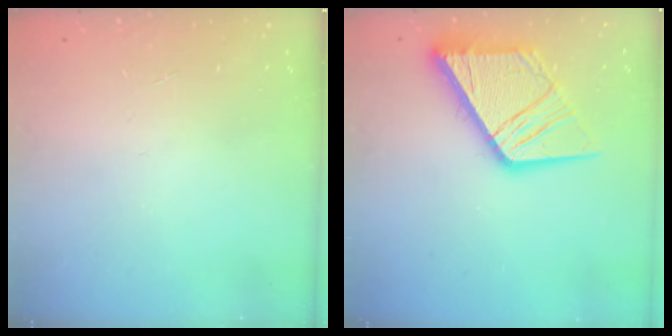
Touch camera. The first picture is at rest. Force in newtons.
{"total": 18.2, "press": 18.1, "slide": 2.1}